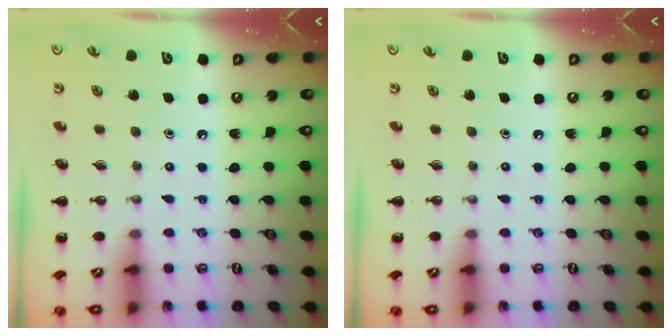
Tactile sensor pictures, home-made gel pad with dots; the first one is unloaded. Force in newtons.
{"total": 0.0}